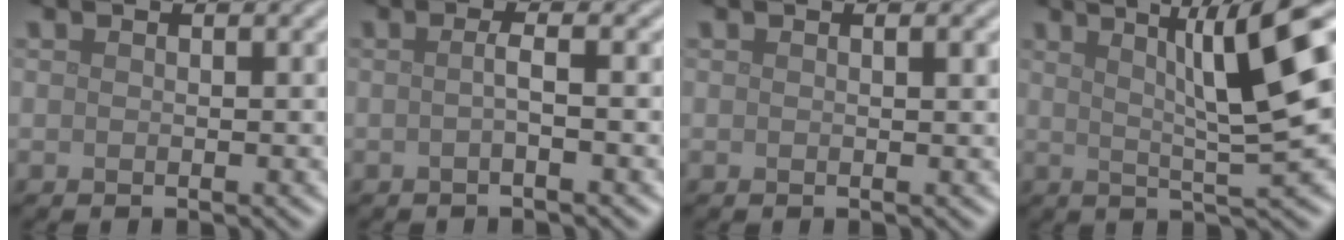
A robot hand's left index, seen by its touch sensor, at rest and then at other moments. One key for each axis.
{"total": 1.5, "fx": -0.2, "fy": 0.4, "fz": 1.5, "tx": -0.021, "ty": 0.000, "tz": -0.008}
{"total": 0.5, "fx": 0.2, "fy": 0.1, "fz": 0.5, "tx": -0.006, "ty": 0.001, "tz": 0.004}
{"total": 10.7, "fx": 3.3, "fy": 2.4, "fz": 9.9, "tx": -0.111, "ty": 0.029, "tz": 0.049}